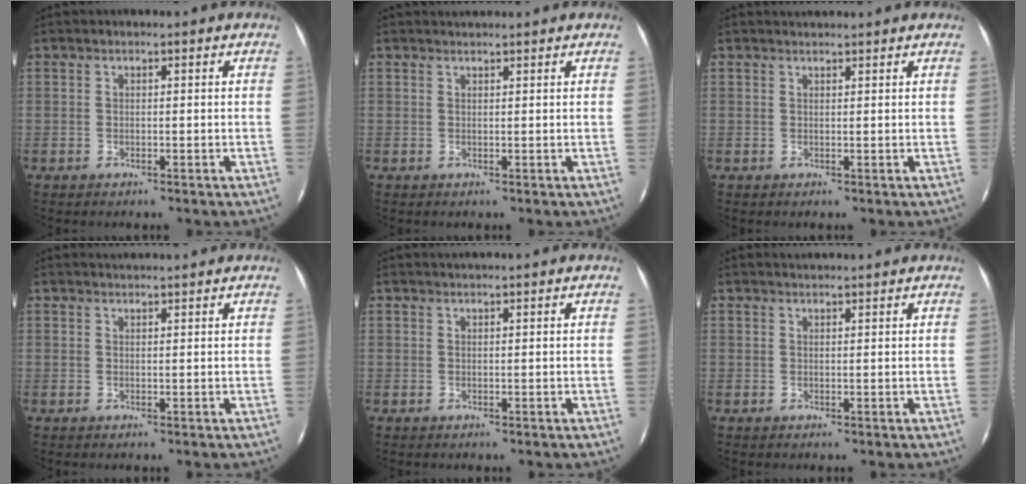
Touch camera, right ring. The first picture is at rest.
{"total": 1.1, "force": [1.0, -0.2, 0.2], "torque": [-0.009, -0.002, 0.017]}
{"total": 1.5, "force": [1.4, -0.1, 0.2], "torque": [-0.011, 0.000, 0.020]}
{"total": 1.5, "force": [1.5, -0.2, 0.2], "torque": [-0.009, -0.001, 0.022]}
{"total": 0.8, "force": [0.6, -0.3, 0.3], "torque": [-0.013, -0.004, 0.008]}
{"total": 1.4, "force": [1.4, -0.2, 0.2], "torque": [-0.010, -0.001, 0.020]}